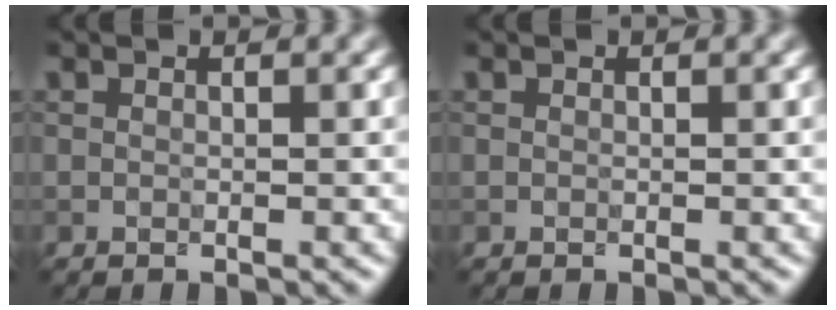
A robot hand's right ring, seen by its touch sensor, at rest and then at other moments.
{"total": 0.0}